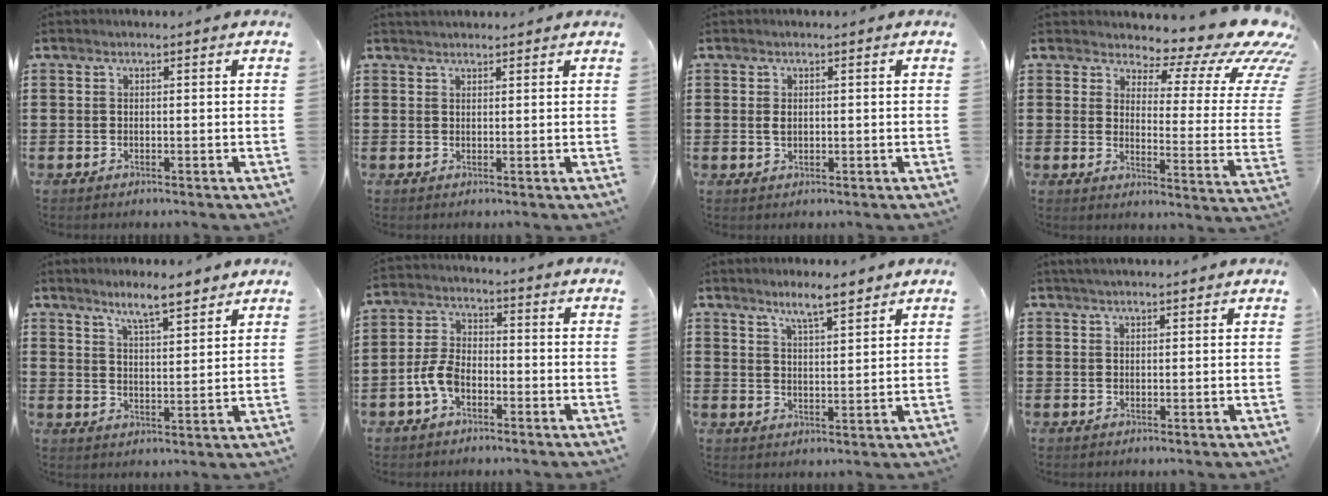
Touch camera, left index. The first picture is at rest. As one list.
[{"total": 1.3, "force": [1.3, 0.2, 0.0], "torque": [-0.003, 0.001, 0.026]}, {"total": 1.2, "force": [0.2, 0.7, 1.0], "torque": [-0.022, 0.005, 0.002]}, {"total": 8.7, "force": [6.1, 3.3, 5.2], "torque": [-0.077, -0.056, 0.101]}, {"total": 6.0, "force": [5.2, 0.5, 2.8], "torque": [-0.062, -0.016, 0.092]}, {"total": 5.2, "force": [-2.4, 3.0, 3.6], "torque": [-0.098, 0.001, -0.053]}, {"total": 4.9, "force": [4.3, 0.5, 2.4], "torque": [-0.059, -0.006, 0.076]}, {"total": 1.7, "force": [1.6, 0.2, 0.6], "torque": [-0.014, 0.002, 0.030]}]